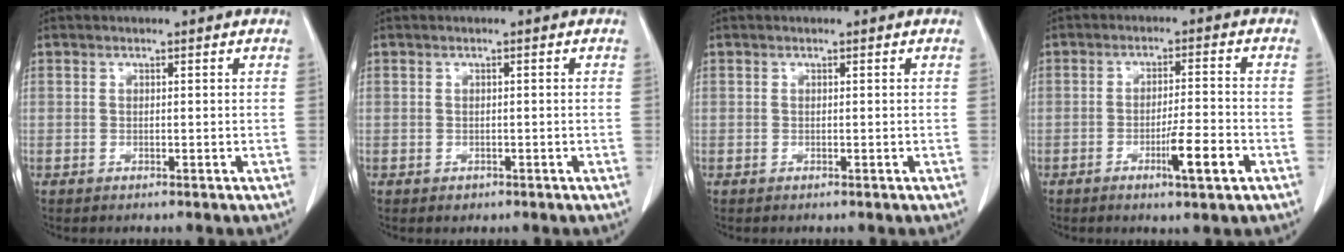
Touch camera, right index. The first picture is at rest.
{"total": 0.8, "force": [-0.4, 0.6, 0.2], "torque": [-0.003, 0.002, -0.004]}
{"total": 0.0}
{"total": 6.4, "force": [-2.8, 0.3, 5.8], "torque": [-0.092, -0.006, -0.046]}